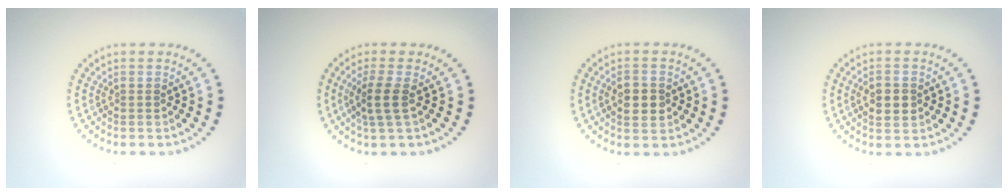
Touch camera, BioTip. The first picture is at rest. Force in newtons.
{"total": 2.3, "press": 1.8, "slide": 1.3}
{"total": 2.9, "press": 2.9, "slide": 0.1}
{"total": 2.6, "press": 2.6, "slide": 0.1}